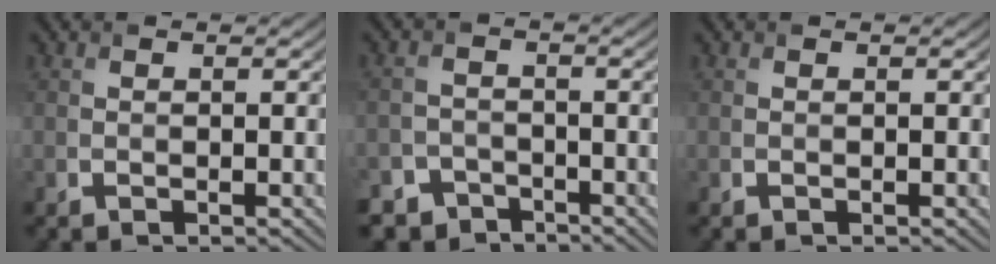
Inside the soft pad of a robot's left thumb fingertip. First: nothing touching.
{"total": 4.7, "force": [-3.8, 2.8, 0.5], "torque": [0.001, -0.001, -0.067]}
{"total": 0.0}